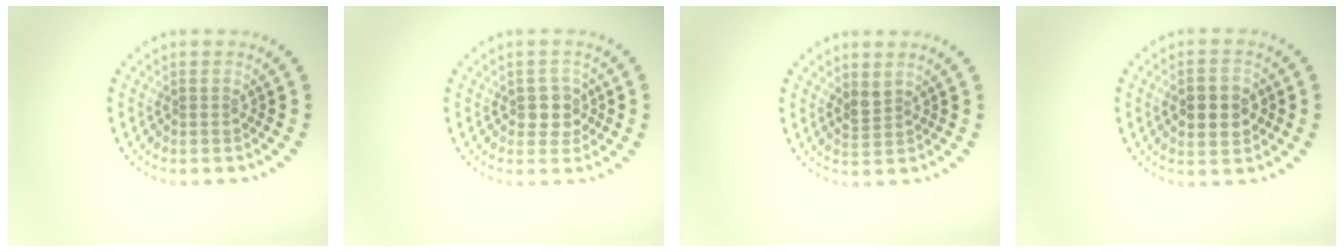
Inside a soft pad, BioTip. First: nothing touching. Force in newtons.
{"total": 2.3, "press": 2.0, "slide": 1.0}
{"total": 1.3, "press": 1.0, "slide": 0.8}
{"total": 4.9, "press": 4.9, "slide": 0.2}